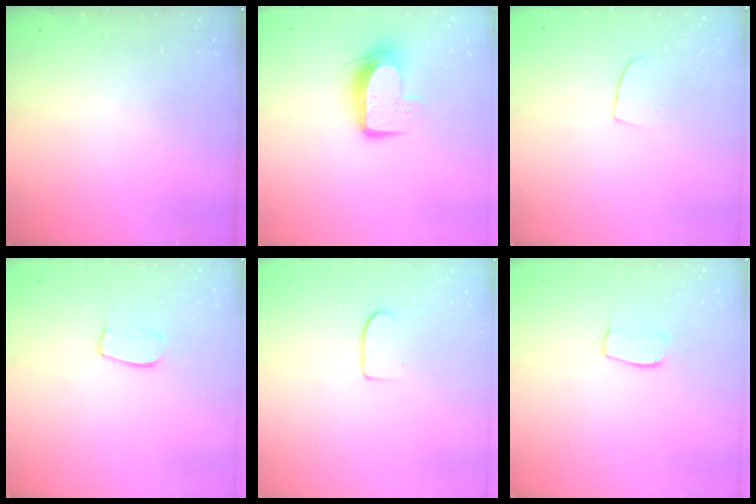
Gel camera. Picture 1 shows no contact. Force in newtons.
{"total": 9.8, "press": 9.7, "slide": 1.0}
{"total": 5.8, "press": 5.8, "slide": 0.4}
{"total": 6.7, "press": 6.7, "slide": 0.5}
{"total": 6.6, "press": 6.6, "slide": 0.7}
{"total": 5.5, "press": 5.5, "slide": 0.4}